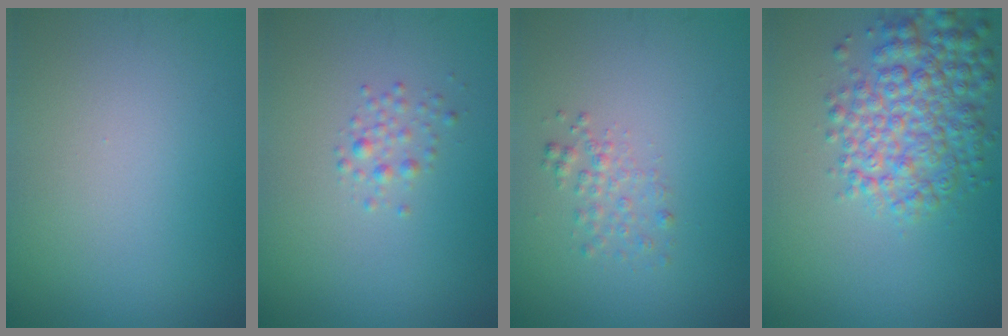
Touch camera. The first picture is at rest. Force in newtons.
{"total": 1.2, "press": 1.2, "slide": 0.1}
{"total": 1.5, "press": 1.5, "slide": 0.0}
{"total": 5.8, "press": 5.8, "slide": 0.1}